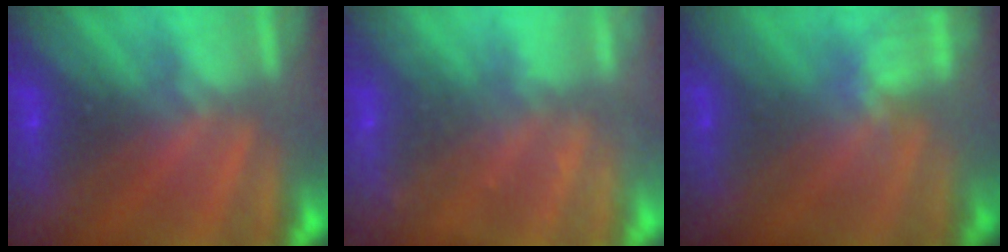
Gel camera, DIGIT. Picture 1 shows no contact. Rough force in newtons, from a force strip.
{"total": 2.2}
{"total": 1.9}